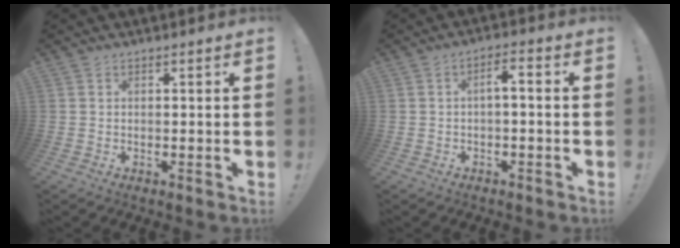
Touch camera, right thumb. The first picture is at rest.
{"total": 3.7, "force": [-1.4, 1.1, 3.2], "torque": [-0.063, 0.013, -0.026]}